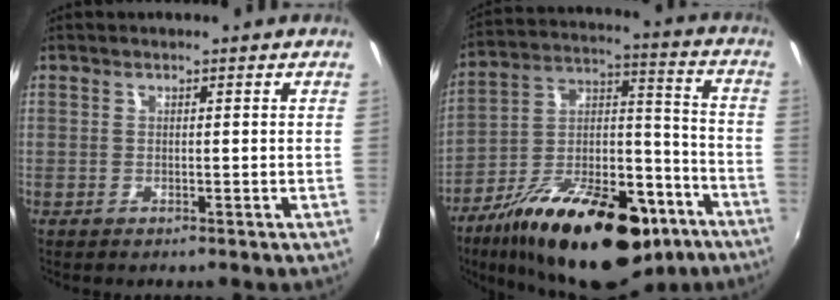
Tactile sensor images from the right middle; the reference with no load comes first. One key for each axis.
{"total": 28.4, "fx": -16.9, "fy": 12.6, "fz": 19.1, "tx": -0.308, "ty": 0.002, "tz": -0.252}